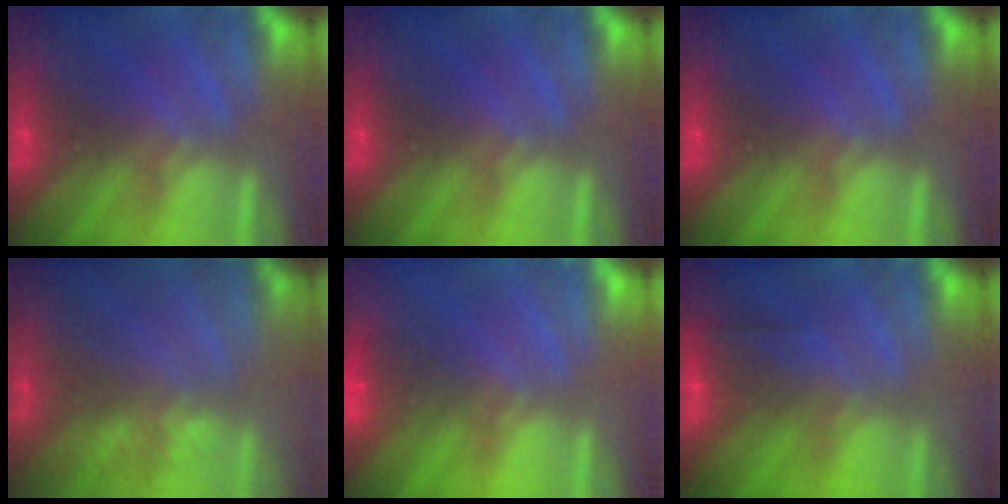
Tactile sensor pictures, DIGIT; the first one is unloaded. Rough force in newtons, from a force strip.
{"total": 0.0}
{"total": 0.0}
{"total": 2.6}
{"total": 4.6}
{"total": 2.6}